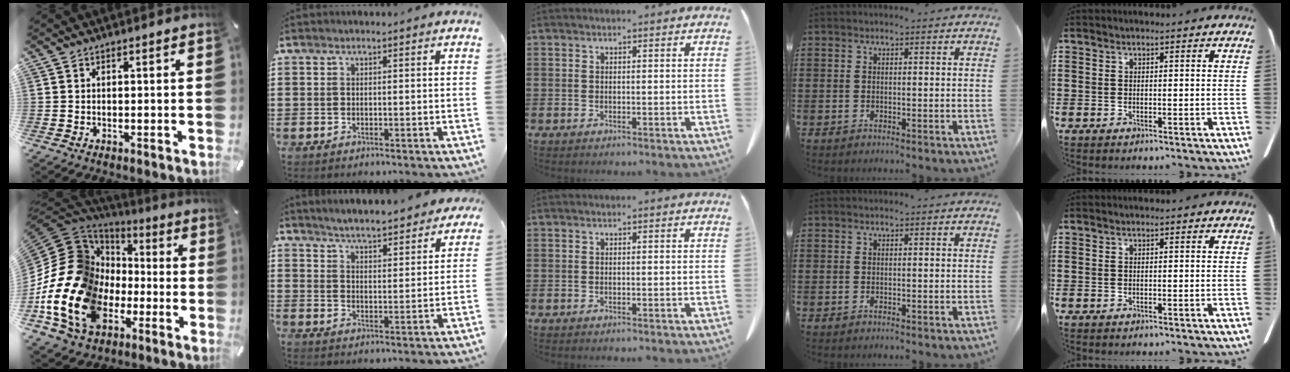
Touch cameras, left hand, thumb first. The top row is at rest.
{"thumb": {"total": 23.0, "force": [-5.6, 18.0, 13.2], "torque": [-0.297, -0.006, -0.079]}, "index": {"total": 4.1, "force": [4.1, -0.1, 0.4], "torque": [-0.029, -0.024, 0.070]}}